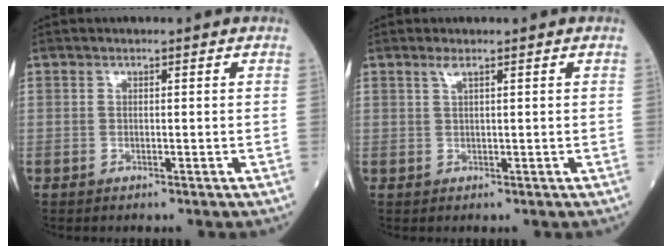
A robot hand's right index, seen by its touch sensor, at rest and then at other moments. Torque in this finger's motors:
{"motor_torque": [-0.06, 0.01, -0.01, 0.03]}